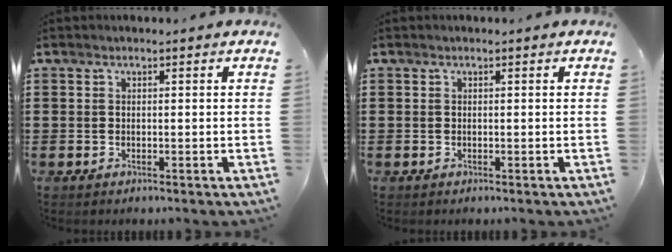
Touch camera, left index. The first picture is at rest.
{"total": 0.0}